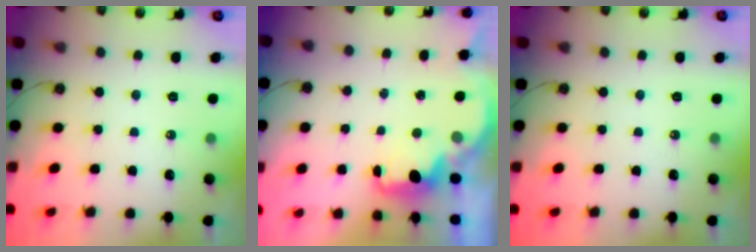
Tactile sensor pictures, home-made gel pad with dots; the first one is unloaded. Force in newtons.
{"total": 2.6, "press": 2.5, "slide": 0.8}
{"total": 0.0}